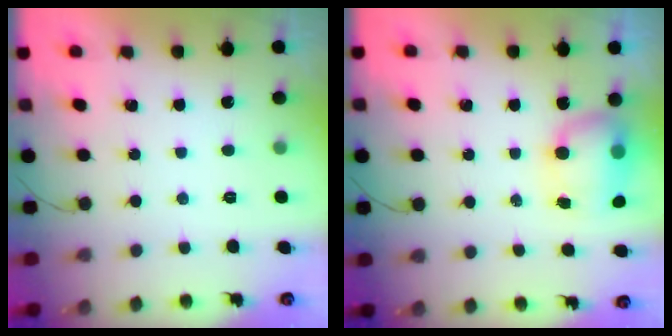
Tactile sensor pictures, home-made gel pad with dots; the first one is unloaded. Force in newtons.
{"total": 7.5, "press": 7.4, "slide": 1.1}